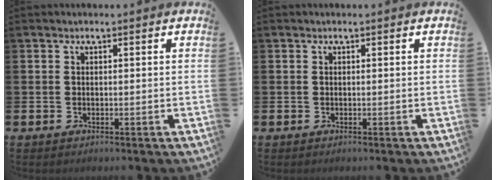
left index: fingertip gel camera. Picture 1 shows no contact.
{"total": 0.0}